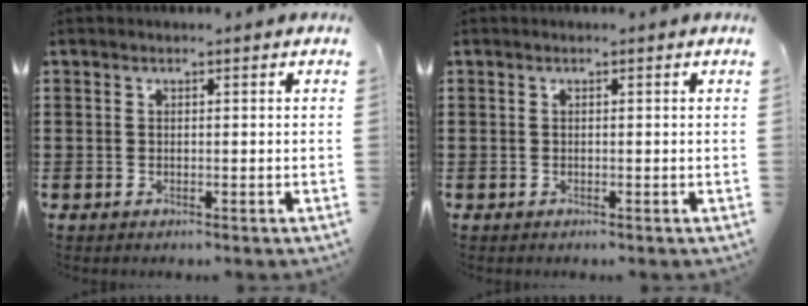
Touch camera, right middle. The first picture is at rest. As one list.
[{"total": 0.0}]